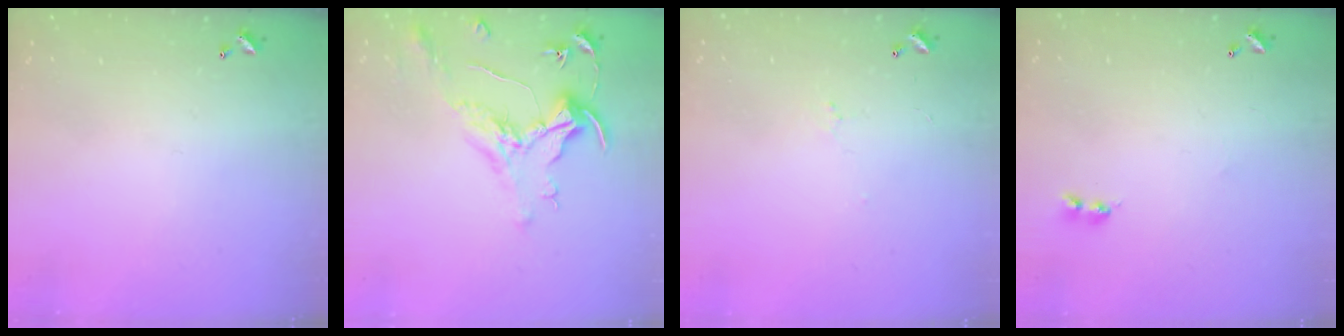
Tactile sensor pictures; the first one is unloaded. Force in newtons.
{"total": 1.6, "press": 1.4, "slide": 0.7}
{"total": 1.9, "press": 1.8, "slide": 0.6}
{"total": 2.2, "press": 2.1, "slide": 0.6}